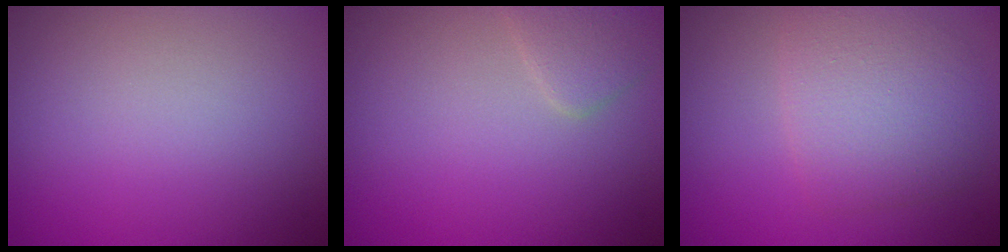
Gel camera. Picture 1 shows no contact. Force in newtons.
{"total": 1.6, "press": 1.6, "slide": 0.1}
{"total": 4.0, "press": 4.0, "slide": 0.1}